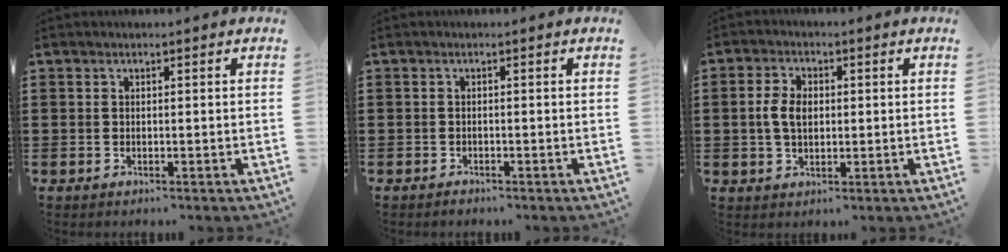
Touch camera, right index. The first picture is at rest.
{"total": 0.8, "force": [-0.8, 0.1, 0.0], "torque": [-0.002, 0.001, -0.018]}
{"total": 4.4, "force": [0.2, 2.7, 3.4], "torque": [-0.086, 0.005, -0.002]}